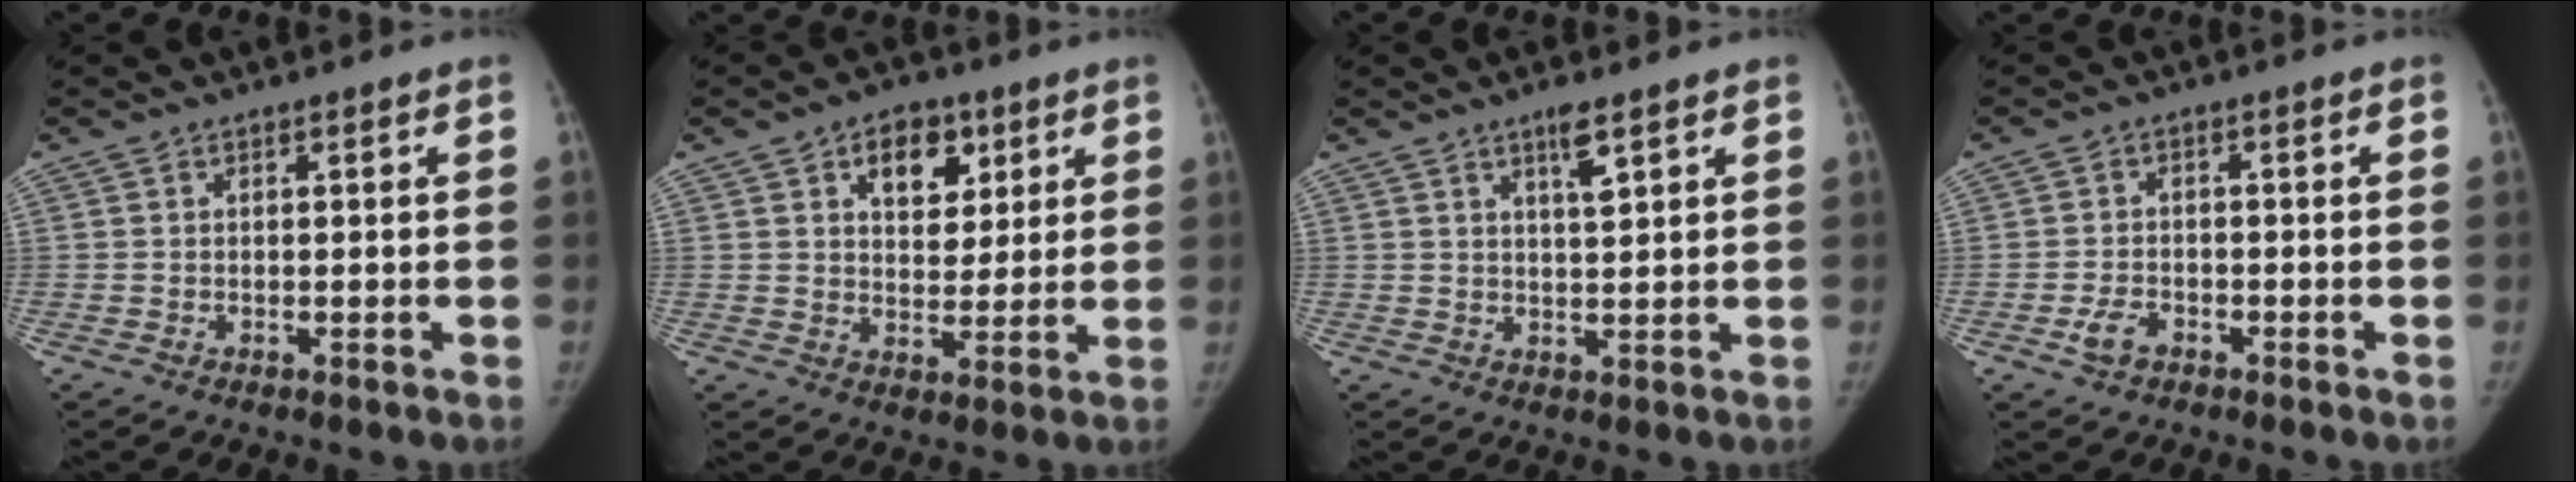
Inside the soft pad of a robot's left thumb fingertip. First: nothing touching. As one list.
[{"total": 9.1, "force": [4.3, 6.0, 5.2], "torque": [-0.038, -0.017, 0.063]}, {"total": 3.9, "force": [2.3, 0.8, 3.0], "torque": [-0.048, -0.013, 0.042]}, {"total": 3.6, "force": [-2.0, 2.3, 1.9], "torque": [-0.034, 0.013, -0.034]}]